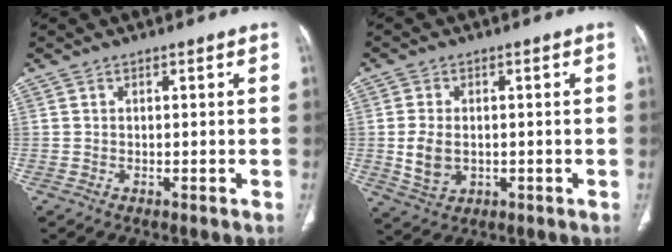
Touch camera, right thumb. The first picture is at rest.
{"total": 6.2, "force": [-0.4, 4.3, 4.4], "torque": [-0.081, -0.003, 0.001]}